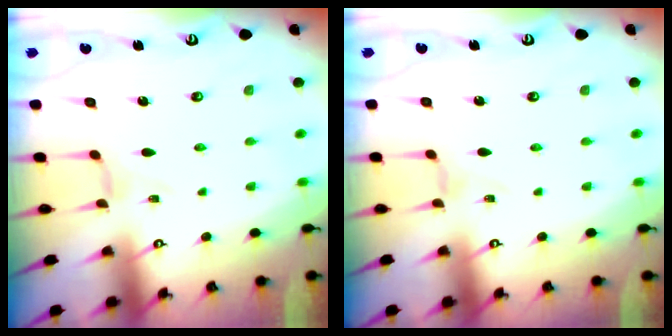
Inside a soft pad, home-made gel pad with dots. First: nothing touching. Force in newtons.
{"total": 0.0}